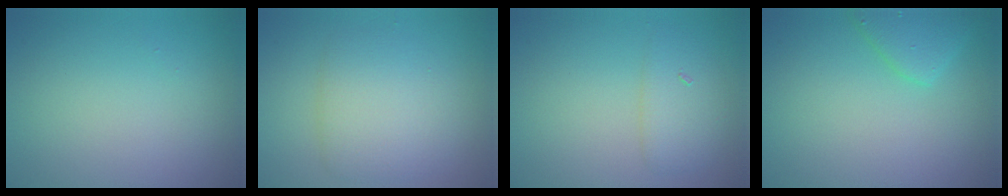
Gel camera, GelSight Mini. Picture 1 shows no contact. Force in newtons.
{"total": 4.0, "press": 4.0, "slide": 0.0}
{"total": 2.1, "press": 2.1, "slide": 0.1}
{"total": 2.6, "press": 2.6, "slide": 0.2}